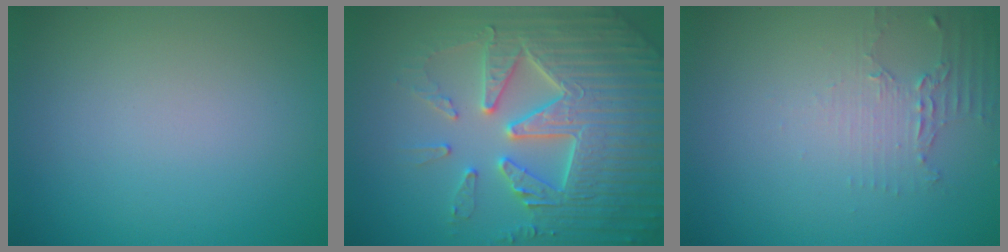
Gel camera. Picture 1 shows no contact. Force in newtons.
{"total": 7.6, "press": 7.5, "slide": 1.5}
{"total": 2.0, "press": 1.5, "slide": 1.3}